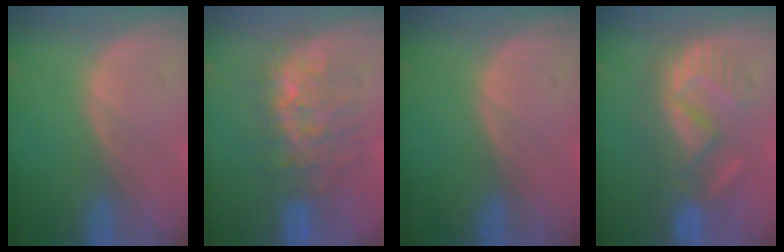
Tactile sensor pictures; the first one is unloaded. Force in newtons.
{"total": 8.5, "press": 8.5, "slide": 0.3}
{"total": 0.0}
{"total": 8.5, "press": 8.3, "slide": 1.8}